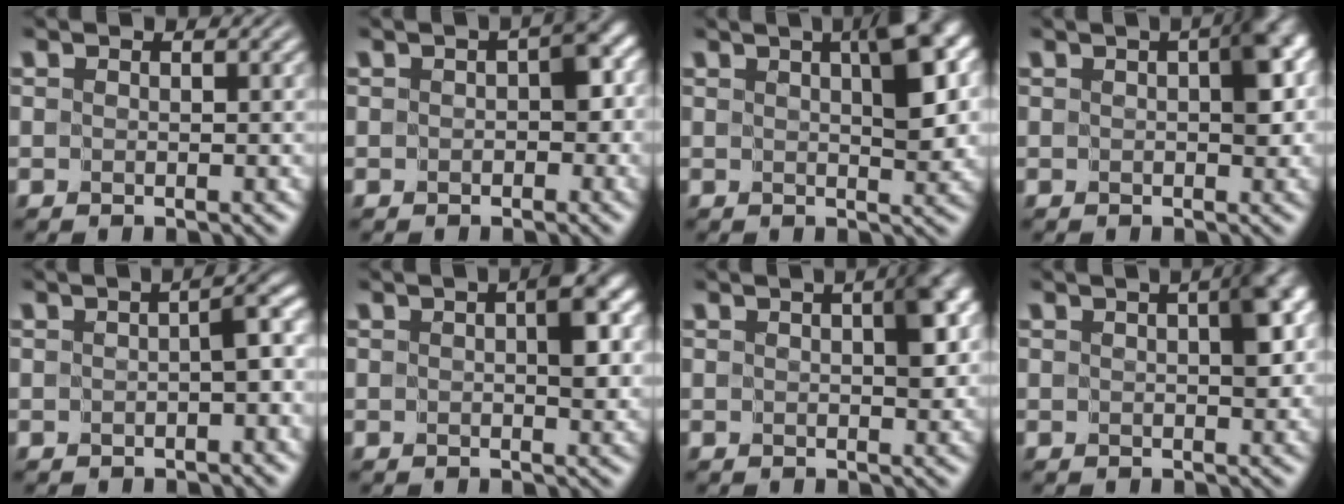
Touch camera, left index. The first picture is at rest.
{"total": 2.5, "force": [-0.3, 1.5, 1.9], "torque": [-0.017, 0.003, -0.010]}
{"total": 5.1, "force": [1.8, 1.4, 4.5], "torque": [-0.060, 0.007, 0.026]}
{"total": 4.0, "force": [0.4, 1.9, 3.5], "torque": [-0.038, 0.008, 0.000]}
{"total": 2.5, "force": [-0.7, 0.6, 2.3], "torque": [-0.034, 0.012, -0.013]}
{"total": 3.4, "force": [0.4, 1.6, 3.0], "torque": [-0.037, 0.004, 0.003]}
{"total": 3.4, "force": [0.7, 1.4, 3.0], "torque": [-0.036, 0.007, 0.006]}
{"total": 3.4, "force": [0.6, 1.3, 3.0], "torque": [-0.036, 0.009, 0.004]}